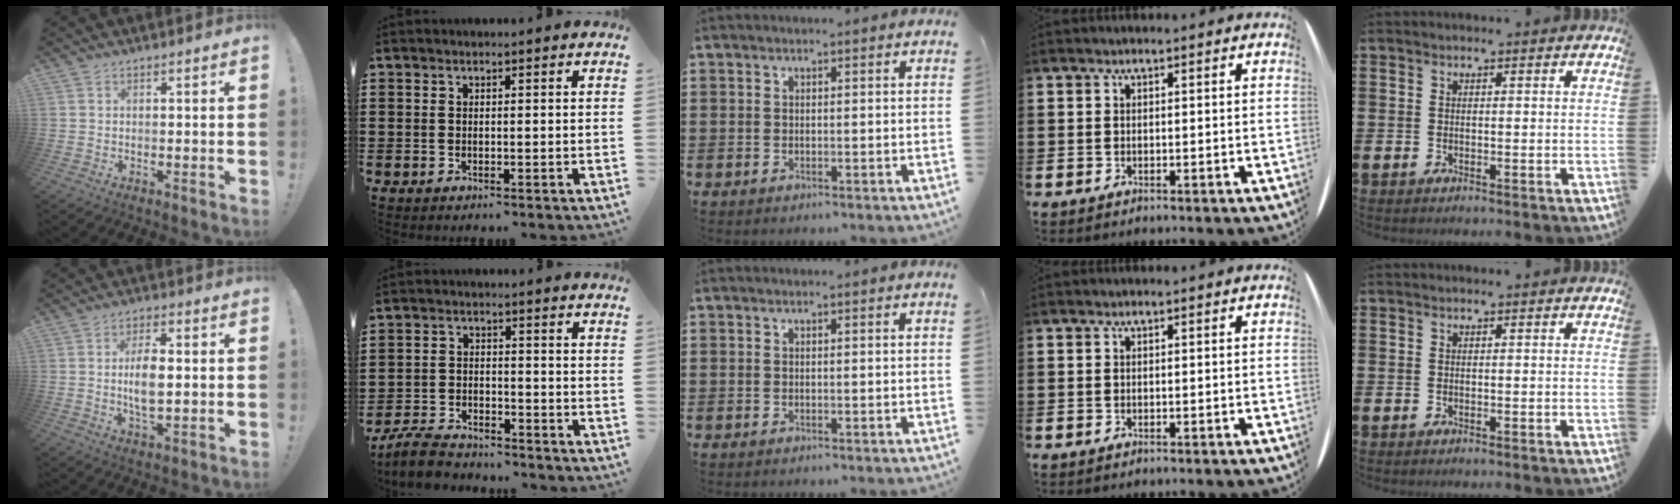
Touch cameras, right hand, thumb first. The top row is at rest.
{"thumb": {"total": 8.2, "force": [0.5, 3.9, 7.2], "torque": [-0.129, -0.004, 0.001]}, "index": {"total": 4.8, "force": [-4.6, 0.8, 1.2], "torque": [-0.042, 0.000, -0.096]}}